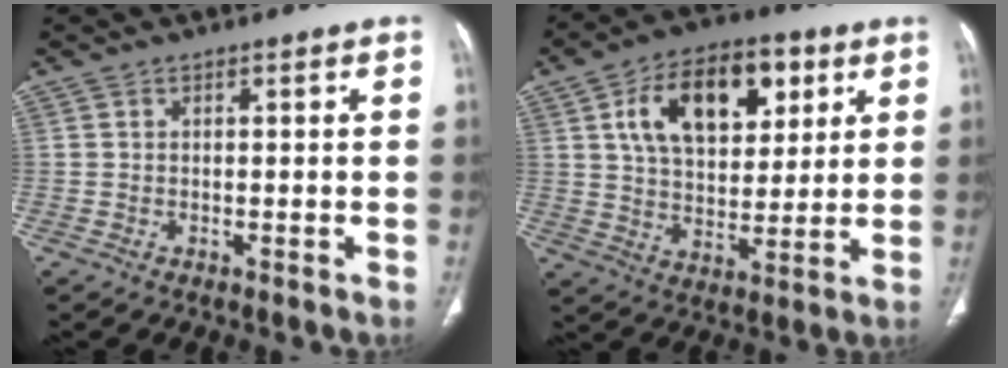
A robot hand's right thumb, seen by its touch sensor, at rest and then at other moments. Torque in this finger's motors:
{"motor_torque": [0.07, 0.51, 0.86, -0.05, 0.15]}